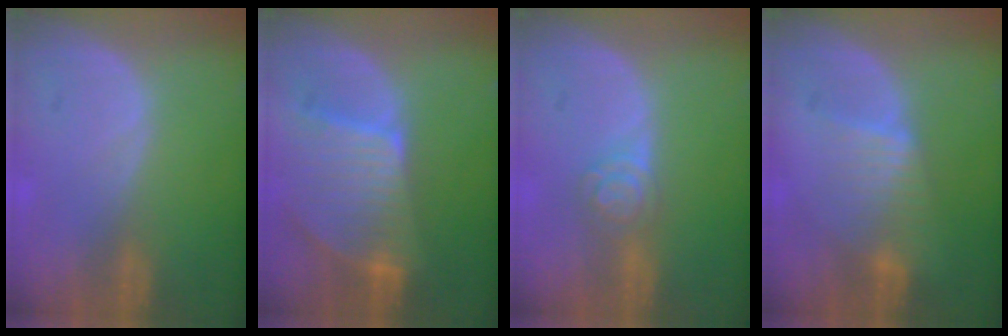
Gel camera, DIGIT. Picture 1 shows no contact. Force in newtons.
{"total": 9.5, "press": 8.4, "slide": 4.5}
{"total": 4.3, "press": 3.9, "slide": 1.8}
{"total": 4.5, "press": 4.5, "slide": 0.5}